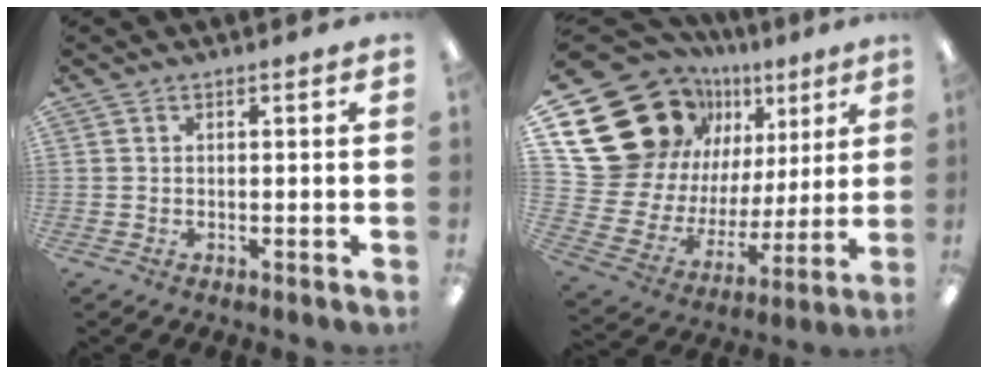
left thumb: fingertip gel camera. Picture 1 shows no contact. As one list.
[{"total": 24.0, "force": [12.4, 17.7, 10.6], "torque": [-0.203, -0.083, 0.262]}]